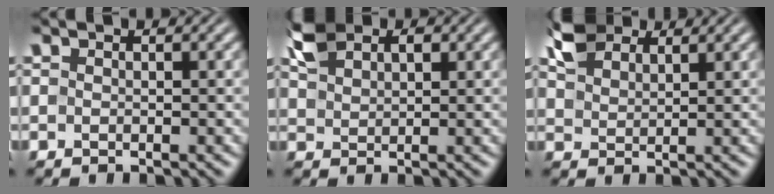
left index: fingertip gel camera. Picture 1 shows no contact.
{"total": 3.5, "force": [2.1, 2.1, 1.9], "torque": [-0.045, 0.005, 0.044]}
{"total": 3.9, "force": [3.1, 1.9, 1.6], "torque": [-0.043, 0.011, 0.063]}